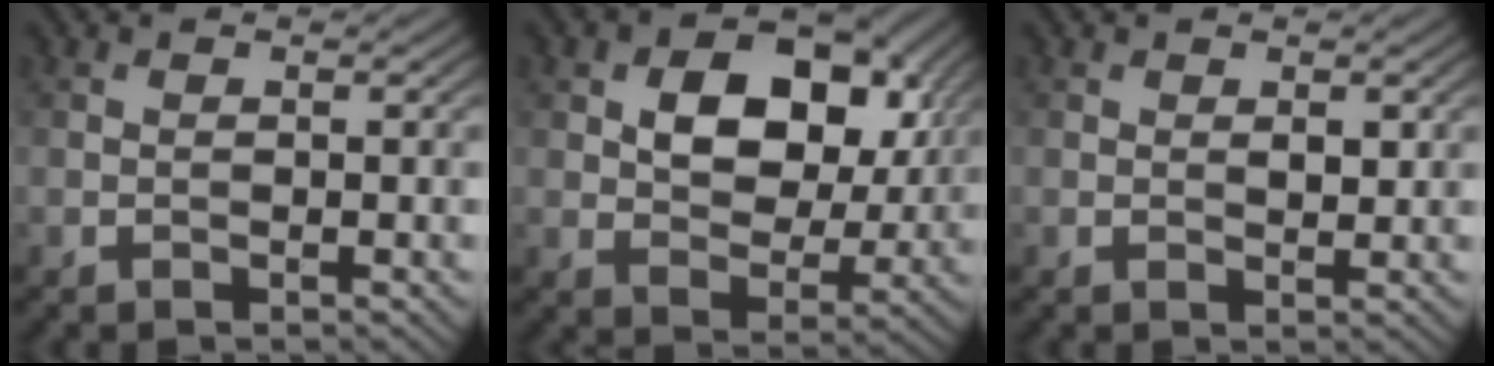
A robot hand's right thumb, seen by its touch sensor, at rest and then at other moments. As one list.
[{"total": 12.0, "force": [3.3, 8.0, 8.3], "torque": [-0.137, 0.000, 0.049]}, {"total": 1.5, "force": [0.5, 0.7, 1.1], "torque": [-0.018, -0.007, 0.011]}]